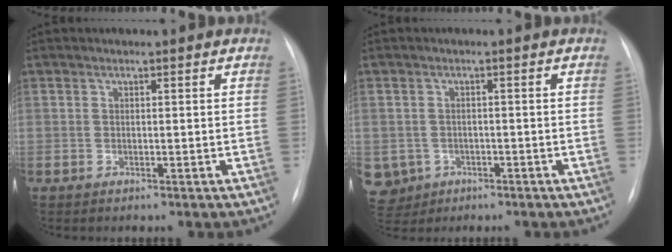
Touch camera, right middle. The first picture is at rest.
{"total": 6.6, "force": [-2.5, 6.0, 0.9], "torque": [-0.029, 0.009, -0.034]}